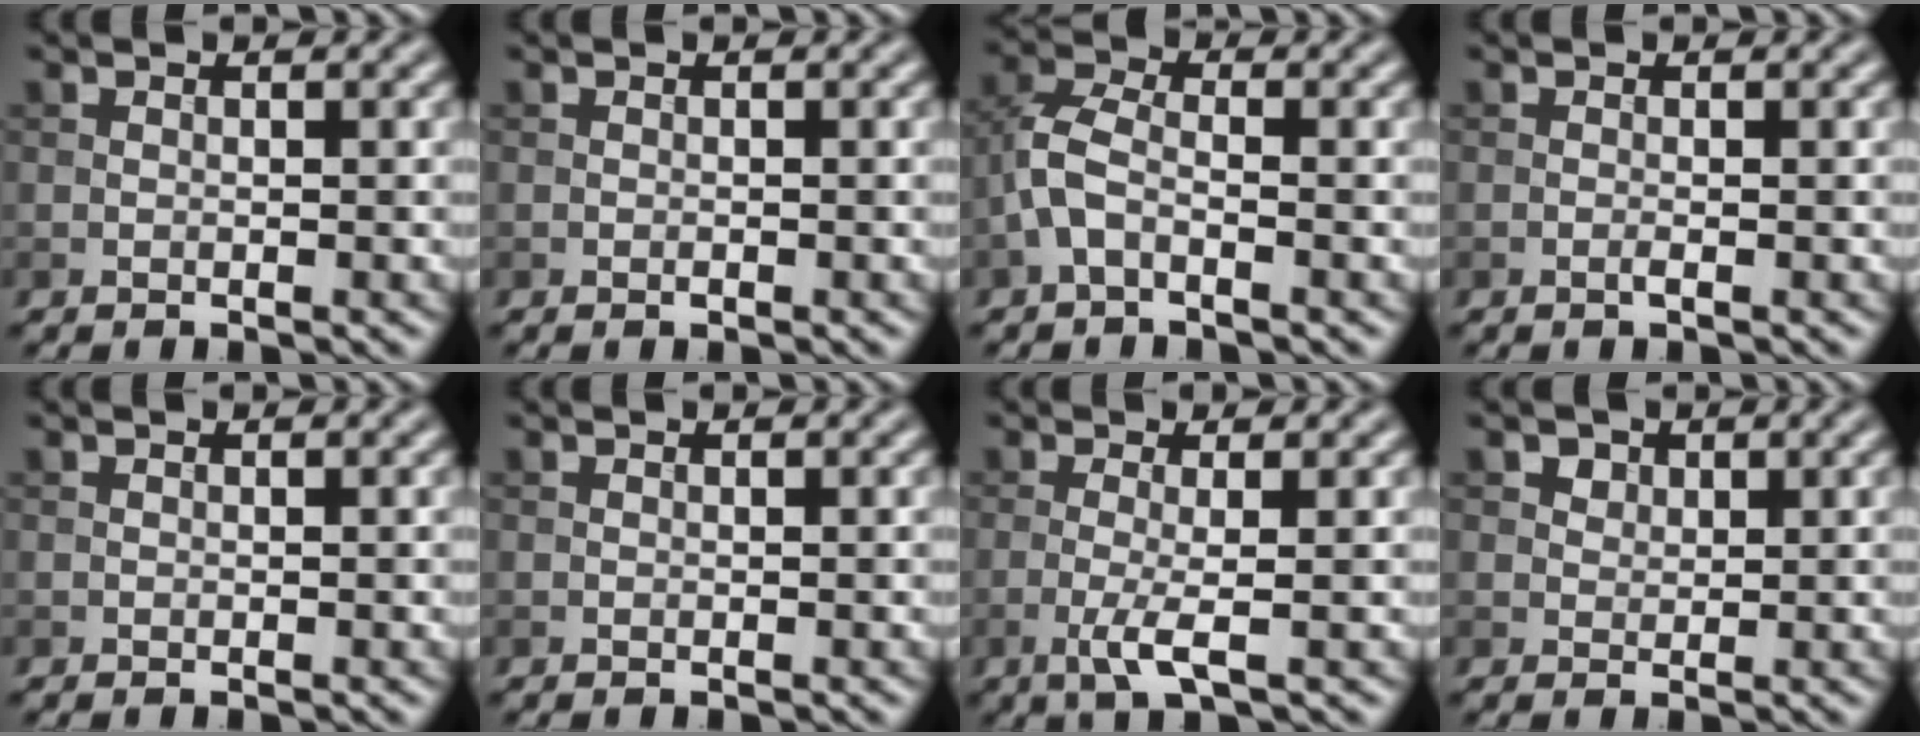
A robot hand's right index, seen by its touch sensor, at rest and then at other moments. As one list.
[{"total": 0.0}, {"total": 3.1, "force": [-1.3, 1.4, 2.5], "torque": [-0.061, 0.008, -0.039]}, {"total": 0.5, "force": [-0.2, 0.0, 0.5], "torque": [-0.012, -0.002, -0.006]}, {"total": 0.0}, {"total": 0.0}, {"total": 2.8, "force": [-0.8, 0.4, 2.7], "torque": [-0.056, -0.005, -0.019]}, {"total": 2.3, "force": [1.4, 1.6, 0.9], "torque": [-0.021, -0.005, 0.027]}]